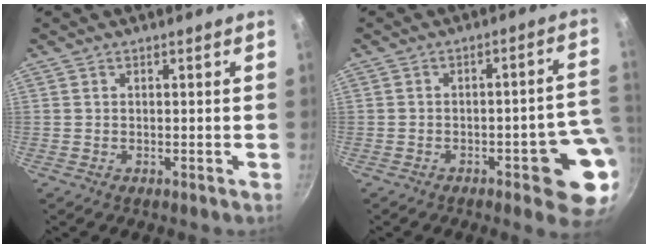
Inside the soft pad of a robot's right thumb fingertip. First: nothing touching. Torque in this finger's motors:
{"motor_torque": [2.00, 1.95, 1.23, -1.34, 0.07]}